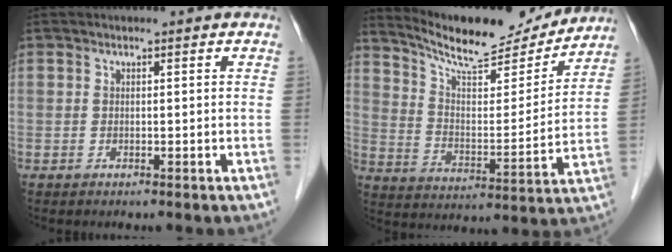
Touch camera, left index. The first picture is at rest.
{"total": 16.6, "force": [15.4, 2.9, 5.3], "torque": [-0.092, -0.010, 0.239]}